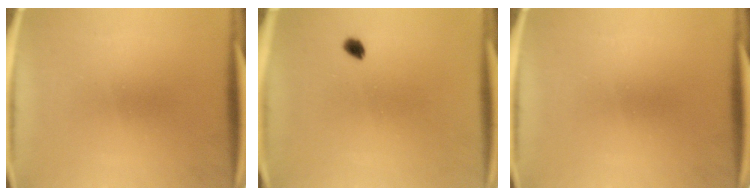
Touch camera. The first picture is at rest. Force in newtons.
{"total": 1.7}
{"total": 0.0}